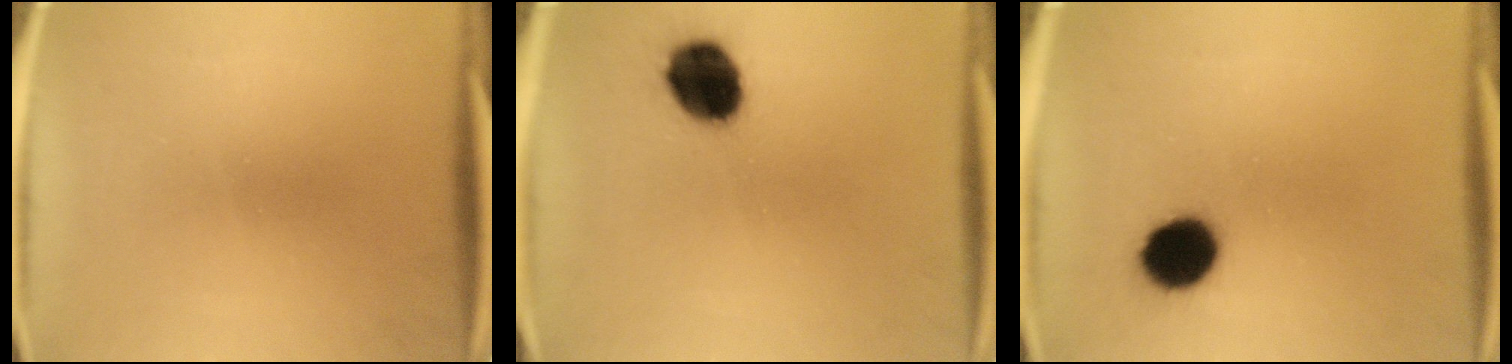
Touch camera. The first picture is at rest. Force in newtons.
{"total": 12.4}
{"total": 9.7}